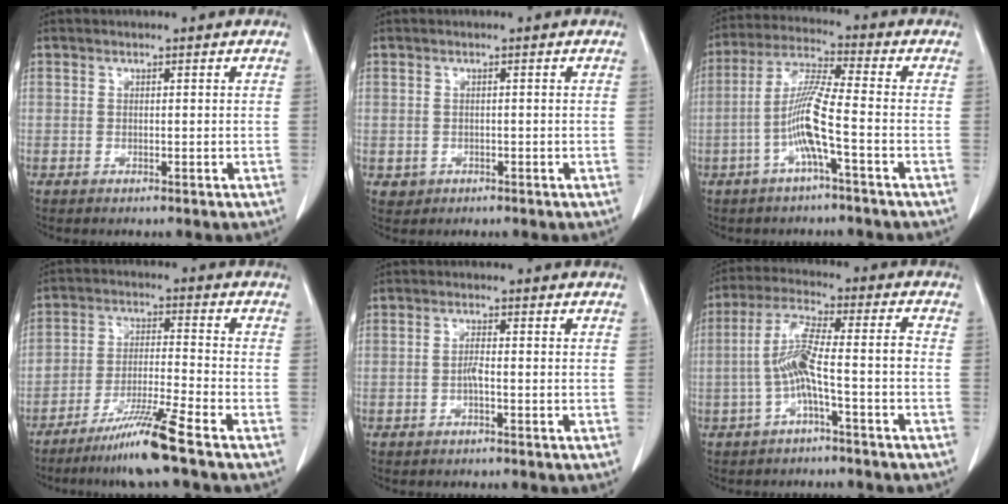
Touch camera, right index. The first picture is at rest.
{"total": 1.4, "force": [-0.5, 1.3, 0.2], "torque": [-0.003, 0.004, -0.002]}
{"total": 8.5, "force": [-2.6, -0.2, 8.1], "torque": [-0.167, 0.008, -0.056]}
{"total": 8.8, "force": [-6.4, -0.9, 5.9], "torque": [-0.106, -0.028, -0.123]}
{"total": 1.6, "force": [-0.5, 0.2, 1.5], "torque": [-0.029, 0.001, -0.011]}
{"total": 8.0, "force": [-2.3, 0.4, 7.6], "torque": [-0.154, 0.023, -0.043]}